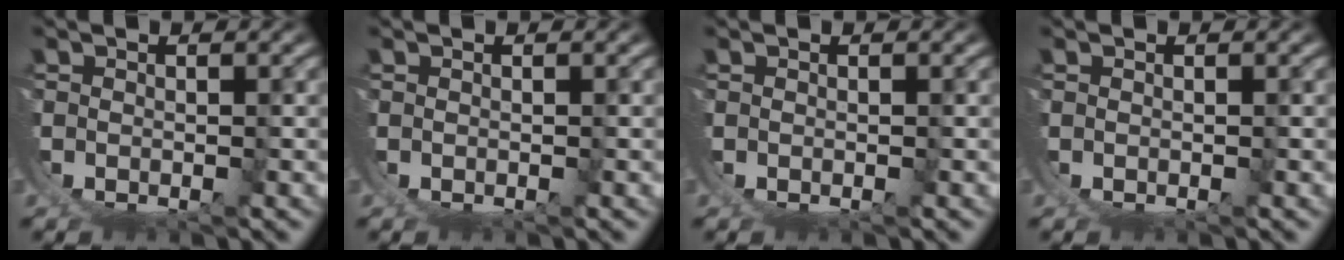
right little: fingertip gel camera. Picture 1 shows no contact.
{"total": 0.0}
{"total": 0.0}
{"total": 0.0}